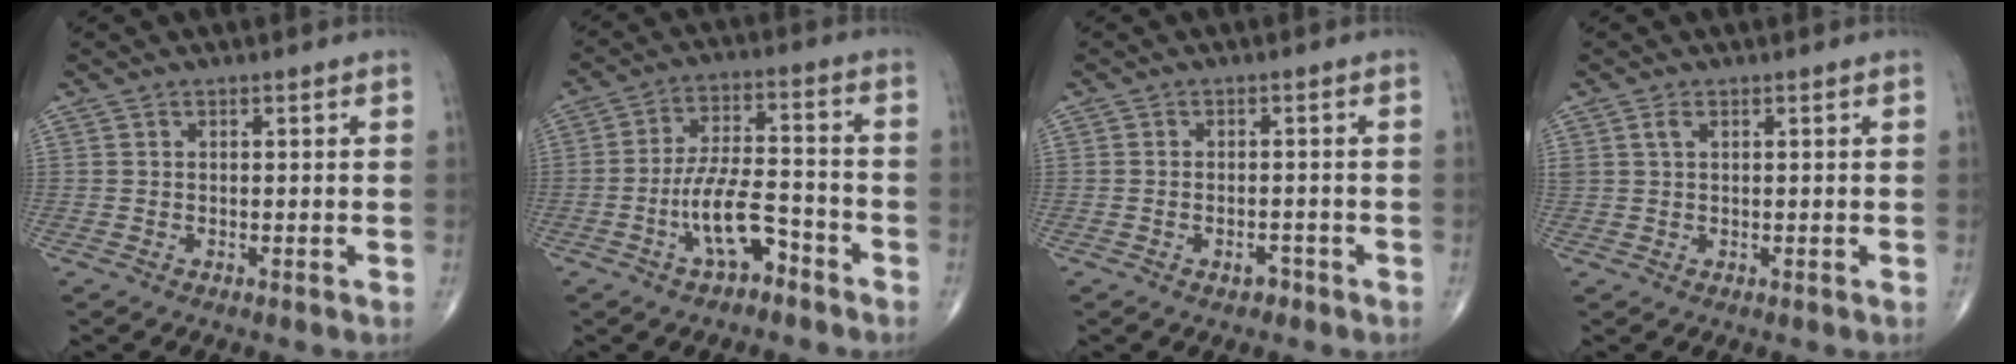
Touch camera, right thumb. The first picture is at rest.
{"total": 10.0, "force": [-5.1, 4.1, 7.7], "torque": [-0.139, 0.041, -0.090]}
{"total": 2.1, "force": [-1.3, 1.2, 1.1], "torque": [-0.016, 0.010, -0.019]}
{"total": 1.5, "force": [0.7, 0.8, 1.1], "torque": [-0.030, 0.007, 0.017]}